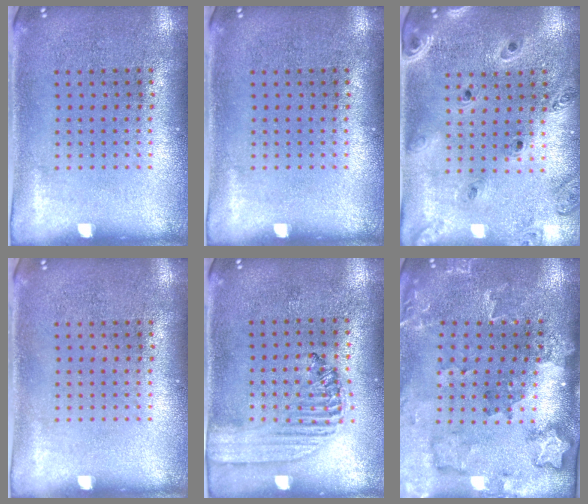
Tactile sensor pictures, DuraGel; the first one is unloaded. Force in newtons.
{"total": 0.0}
{"total": 1.4, "press": 1.4, "slide": 0.1}
{"total": 0.0}
{"total": 1.4, "press": 1.3, "slide": 0.5}
{"total": 1.8, "press": 1.7, "slide": 0.4}